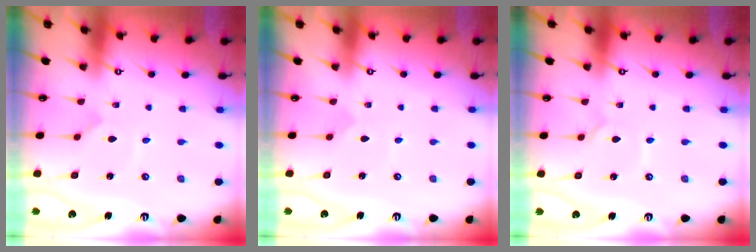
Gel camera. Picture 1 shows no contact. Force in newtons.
{"total": 1.4, "press": 1.4, "slide": 0.1}
{"total": 1.7, "press": 1.6, "slide": 0.1}